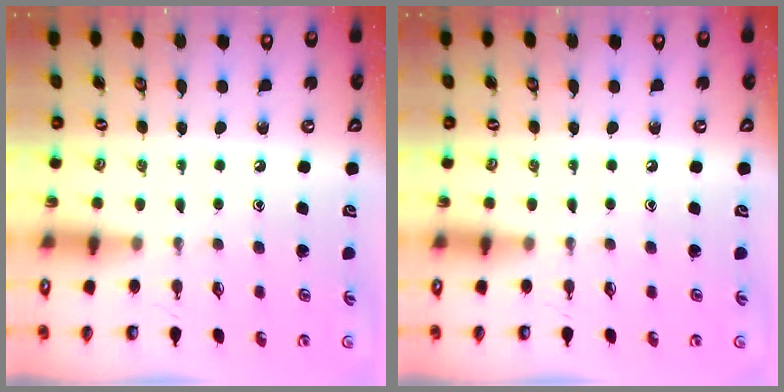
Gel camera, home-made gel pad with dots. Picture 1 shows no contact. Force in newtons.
{"total": 0.0}